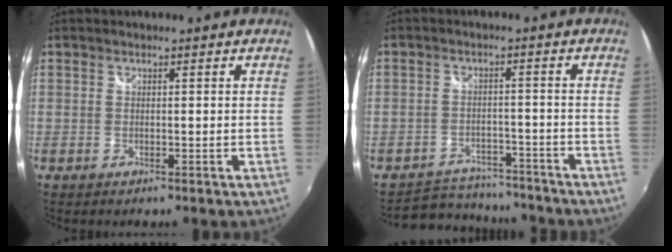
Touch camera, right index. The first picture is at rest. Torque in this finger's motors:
{"motor_torque": [-0.39, -0.01, -0.60, -0.18]}